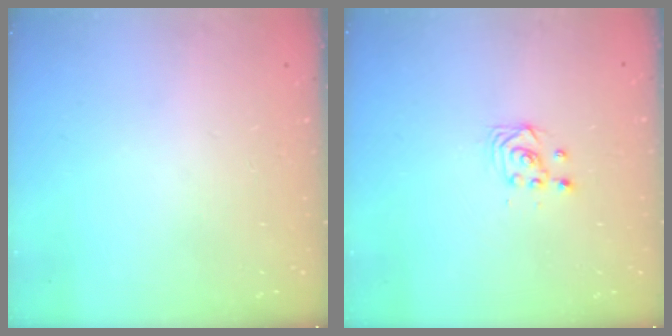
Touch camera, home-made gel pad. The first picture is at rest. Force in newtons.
{"total": 3.3, "press": 3.3, "slide": 0.1}